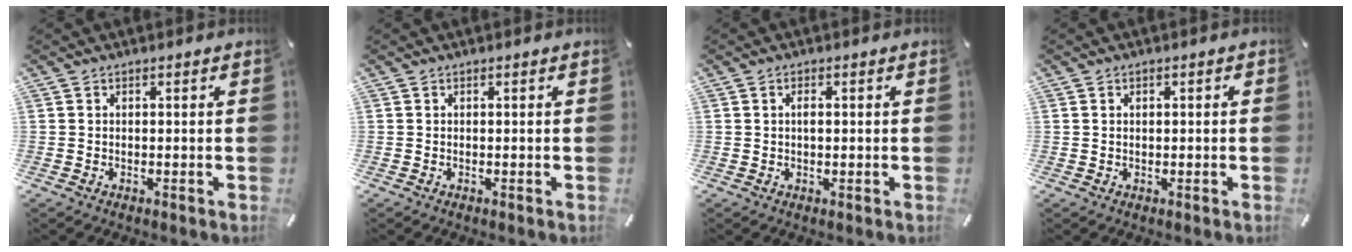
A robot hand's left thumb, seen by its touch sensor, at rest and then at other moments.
{"total": 0.0}
{"total": 1.5, "force": [0.2, 0.7, 1.3], "torque": [-0.027, 0.004, 0.002]}
{"total": 1.3, "force": [0.1, 0.9, 0.9], "torque": [-0.019, 0.005, 0.000]}